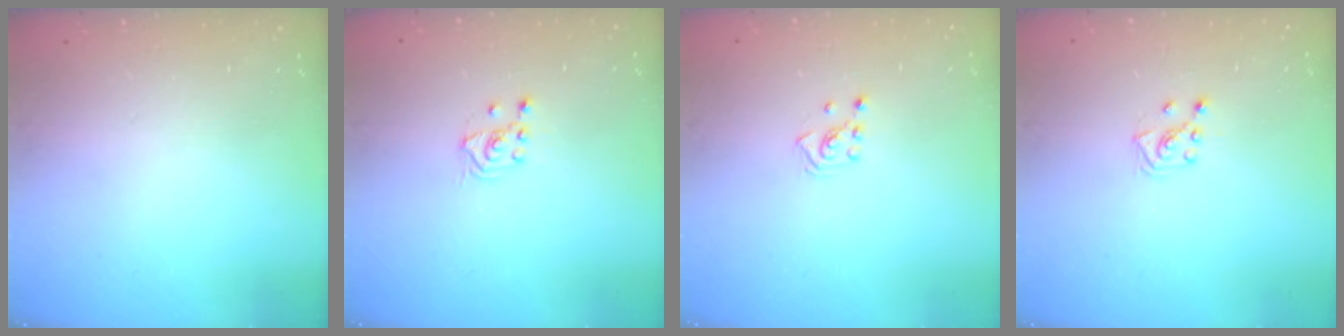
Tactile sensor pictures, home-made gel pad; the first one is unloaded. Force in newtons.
{"total": 2.1, "press": 2.0, "slide": 0.8}
{"total": 2.1, "press": 1.9, "slide": 0.8}
{"total": 4.4, "press": 4.3, "slide": 0.6}